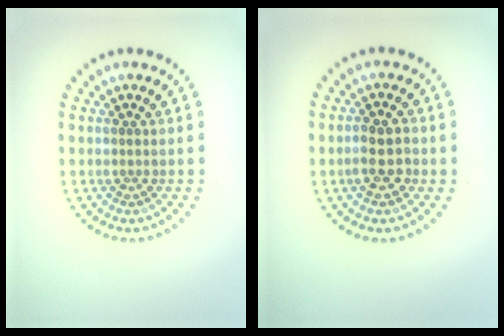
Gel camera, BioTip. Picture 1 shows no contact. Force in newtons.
{"total": 2.7, "press": 2.6, "slide": 0.6}